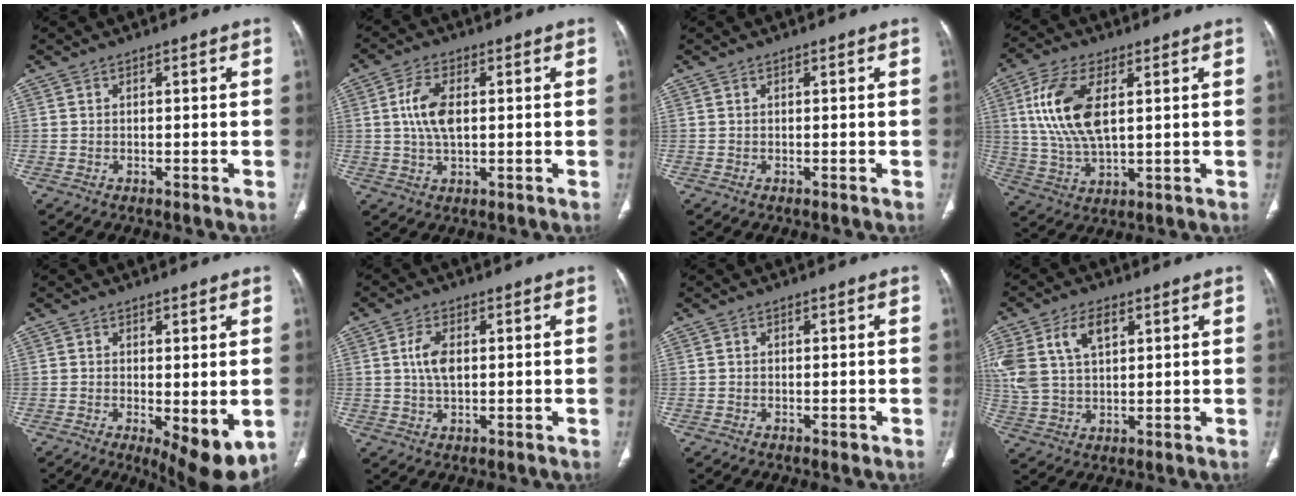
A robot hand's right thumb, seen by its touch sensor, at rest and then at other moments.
{"total": 7.0, "force": [0.9, 3.6, 6.0], "torque": [-0.123, 0.003, 0.016]}
{"total": 0.0}
{"total": 13.3, "force": [3.2, 6.5, 11.2], "torque": [-0.233, -0.007, 0.068]}
{"total": 8.8, "force": [-1.7, 3.3, 8.0], "torque": [-0.115, -0.026, -0.018]}
{"total": 4.8, "force": [0.8, 2.6, 4.0], "torque": [-0.082, 0.000, 0.014]}
{"total": 0.8, "force": [-0.4, 0.5, 0.4], "torque": [-0.006, 0.000, -0.006]}
{"total": 11.5, "force": [4.5, 6.8, 8.1], "torque": [-0.170, 0.001, 0.095]}